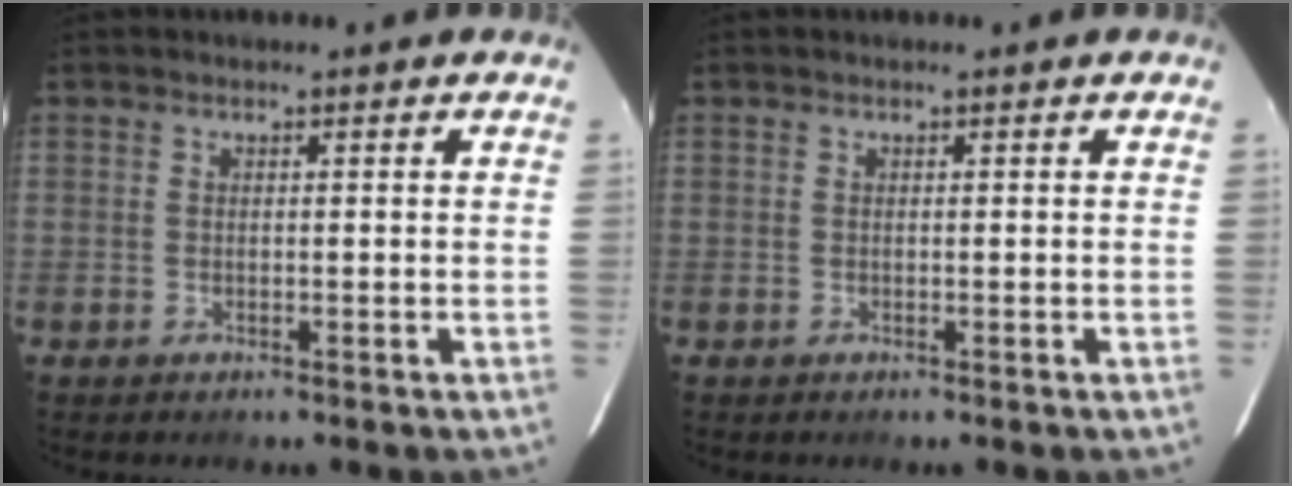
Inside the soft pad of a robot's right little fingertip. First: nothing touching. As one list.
[{"total": 0.0}]